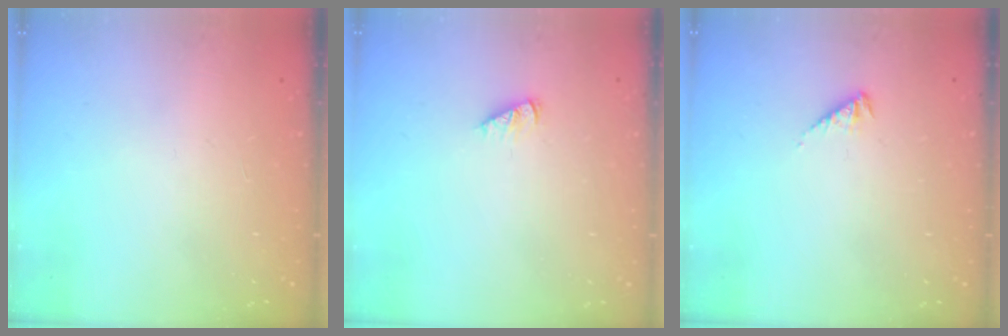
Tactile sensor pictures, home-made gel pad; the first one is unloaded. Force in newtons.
{"total": 2.0, "press": 2.0, "slide": 0.3}
{"total": 2.3, "press": 2.3, "slide": 0.5}